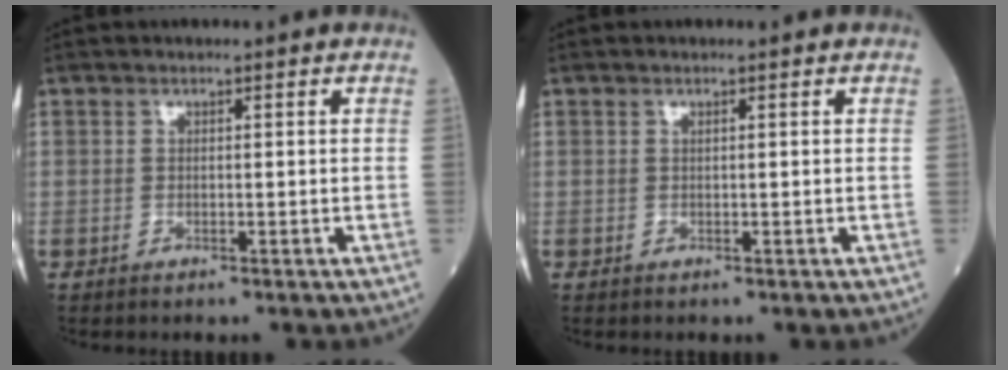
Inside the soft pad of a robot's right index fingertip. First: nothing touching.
{"total": 0.0}